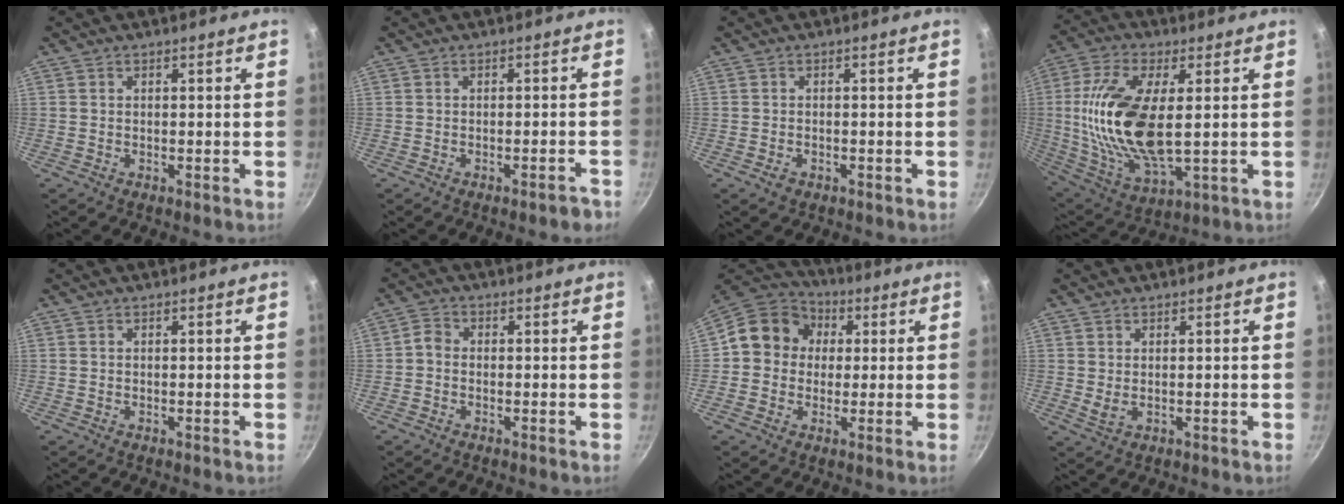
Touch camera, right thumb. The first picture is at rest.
{"total": 2.3, "force": [-1.8, 0.5, 1.4], "torque": [-0.015, 0.024, -0.011]}
{"total": 1.7, "force": [-0.9, 1.2, 0.9], "torque": [-0.015, 0.005, -0.012]}
{"total": 19.8, "force": [1.7, 8.9, 17.6], "torque": [-0.351, -0.007, 0.034]}
{"total": 0.0}
{"total": 2.1, "force": [-0.8, 1.6, 1.1], "torque": [-0.026, 0.010, -0.023]}
{"total": 11.6, "force": [1.6, 10.4, 4.8], "torque": [-0.048, 0.025, 0.005]}
{"total": 1.7, "force": [0.5, 0.9, 1.4], "torque": [-0.025, -0.005, 0.013]}